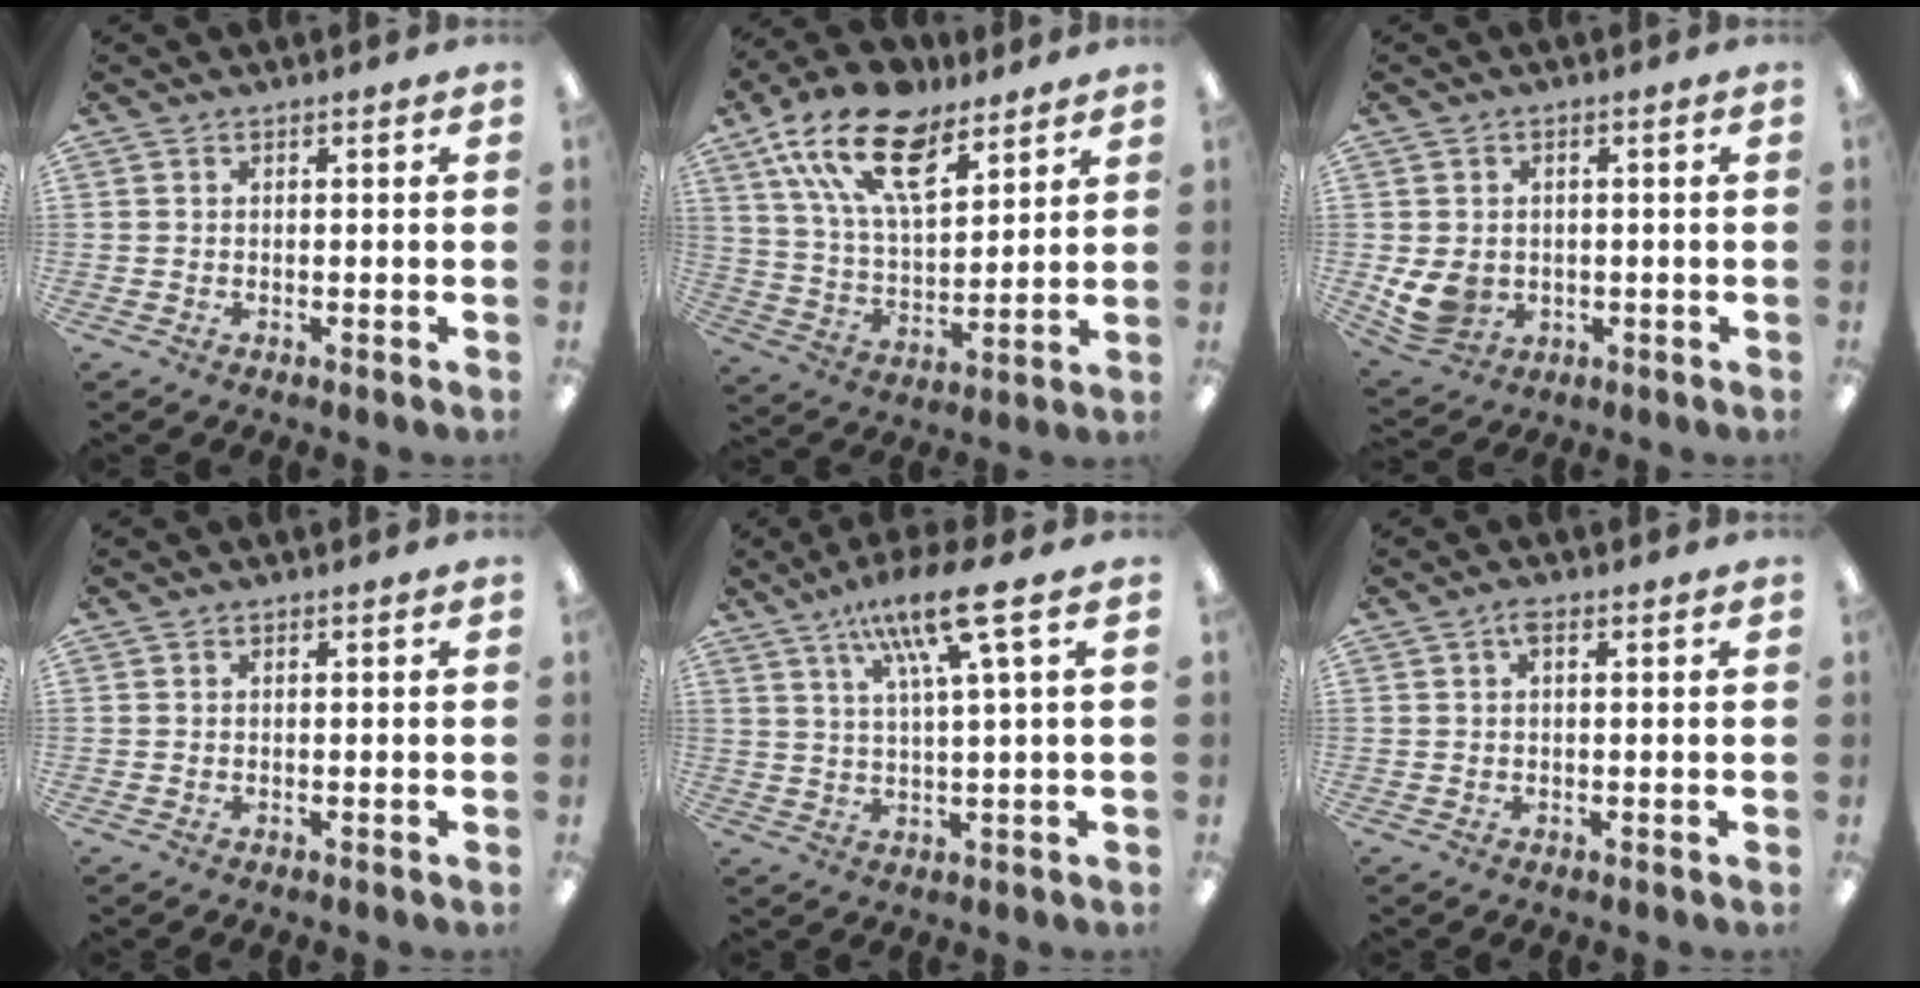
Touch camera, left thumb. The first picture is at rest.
{"total": 19.1, "force": [12.0, 9.0, 11.8], "torque": [-0.226, -0.056, 0.214]}
{"total": 6.8, "force": [-0.6, 5.9, 3.4], "torque": [-0.072, 0.002, -0.008]}
{"total": 0.0}
{"total": 12.5, "force": [6.8, 1.9, 10.3], "torque": [-0.193, -0.015, 0.111]}
{"total": 1.7, "force": [0.7, 0.9, 1.3], "torque": [-0.023, 0.001, 0.010]}